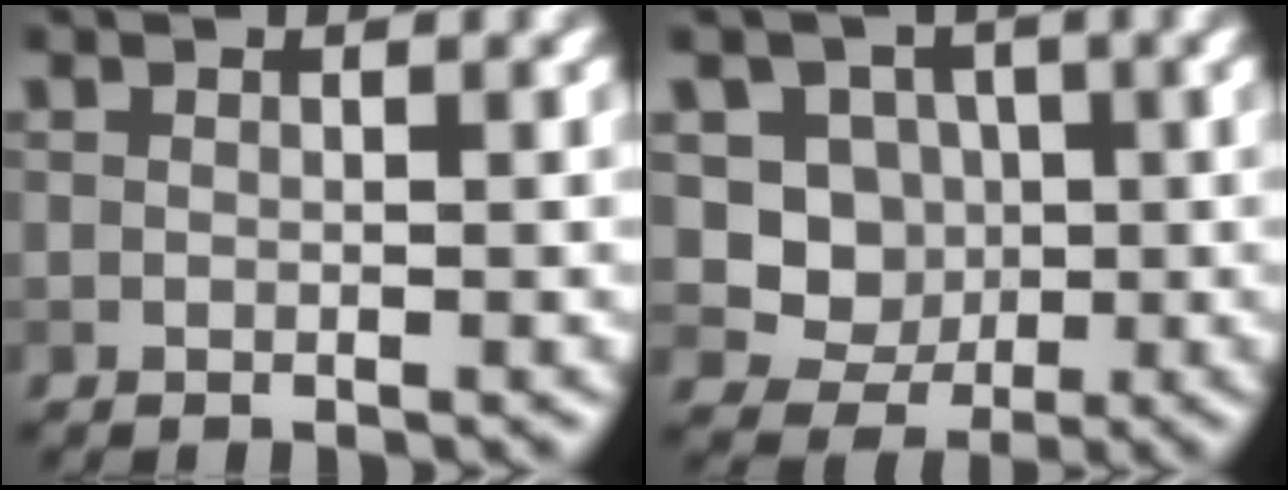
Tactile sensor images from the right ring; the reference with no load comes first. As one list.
[{"total": 4.5, "force": [0.4, 4.1, 1.7], "torque": [-0.011, -0.004, -0.011]}]